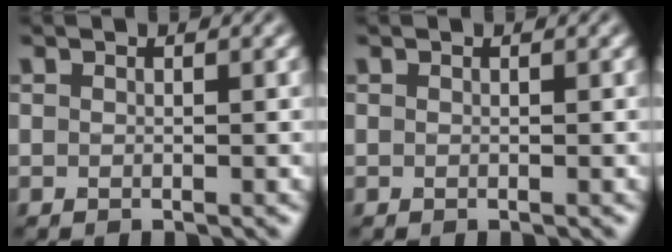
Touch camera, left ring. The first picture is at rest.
{"total": 0.0}